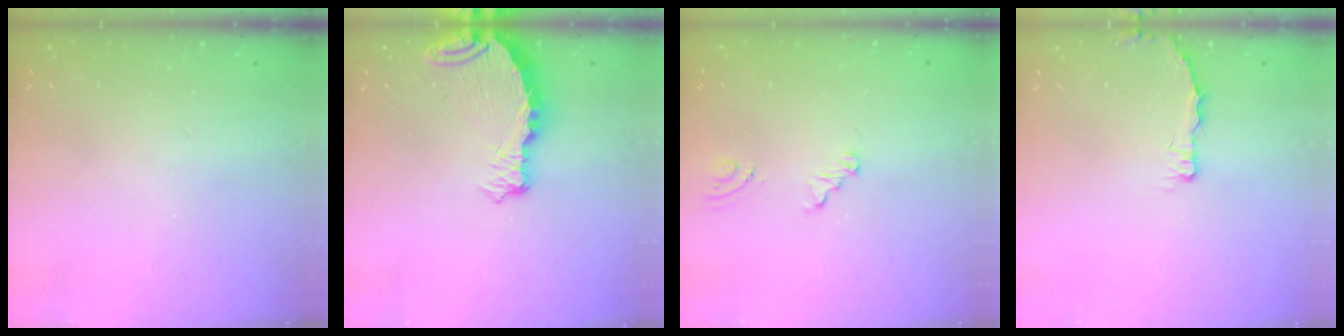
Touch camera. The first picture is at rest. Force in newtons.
{"total": 7.9, "press": 7.9, "slide": 0.9}
{"total": 4.1, "press": 1.0, "slide": 4.0}
{"total": 2.9, "press": 2.9, "slide": 0.3}